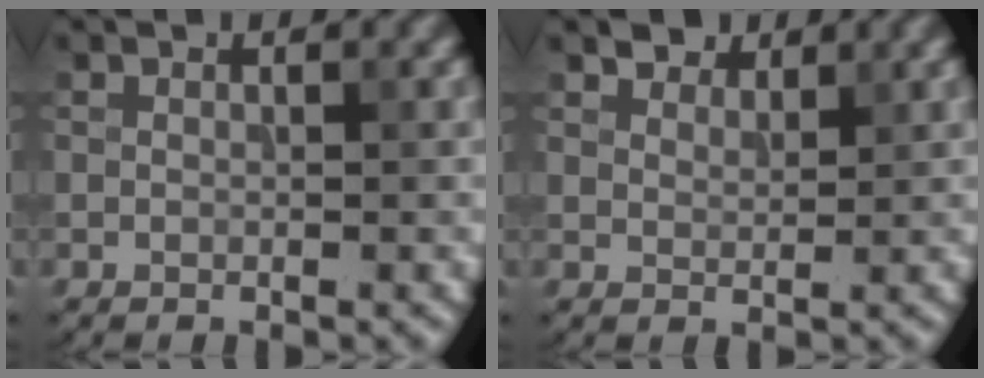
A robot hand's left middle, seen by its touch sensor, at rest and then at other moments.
{"total": 2.6, "force": [2.3, 1.1, 0.6], "torque": [-0.016, -0.011, 0.046]}